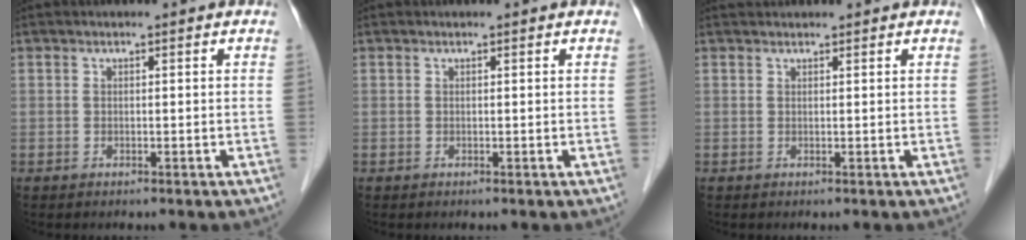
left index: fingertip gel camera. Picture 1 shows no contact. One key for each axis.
{"total": 0.5, "fx": 0.5, "fy": 0.1, "fz": 0.1, "tx": -0.002, "ty": 0.004, "tz": 0.006}
{"total": 2.1, "fx": 2.1, "fy": 0.3, "fz": 0.3, "tx": -0.007, "ty": 0.028, "tz": 0.036}